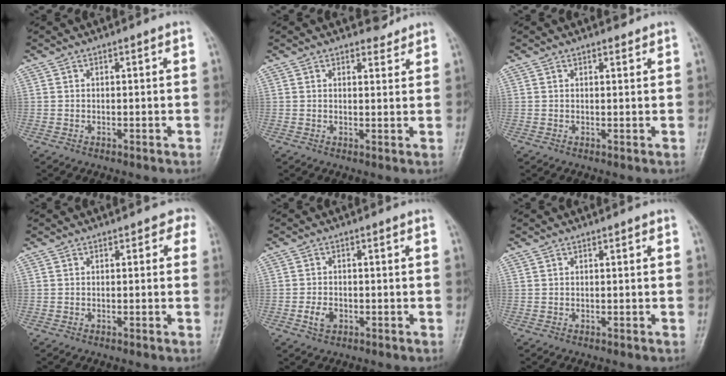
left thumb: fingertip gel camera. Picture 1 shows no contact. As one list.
[{"total": 2.5, "force": [2.3, 1.0, 0.1], "torque": [0.013, -0.018, 0.028]}, {"total": 1.7, "force": [1.3, 0.7, 0.7], "torque": [-0.004, -0.006, 0.015]}, {"total": 1.9, "force": [0.5, 1.4, 1.2], "torque": [0.016, 0.005, -0.006]}, {"total": 3.1, "force": [-1.1, 2.1, 1.9], "torque": [-0.031, 0.004, -0.022]}, {"total": 0.6, "force": [0.3, 0.4, 0.4], "torque": [0.000, 0.001, 0.002]}]